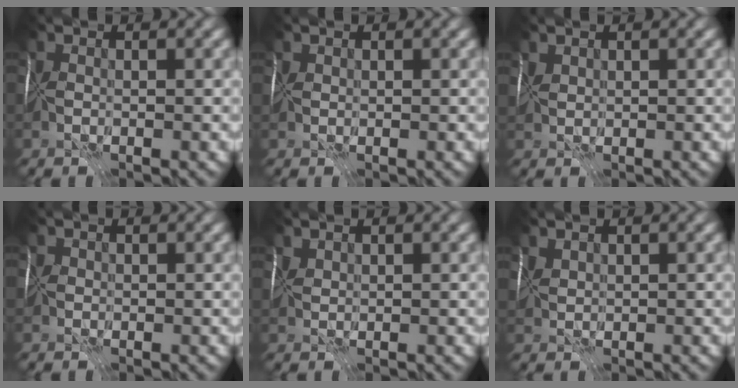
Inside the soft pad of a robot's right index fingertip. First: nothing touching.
{"total": 0.7, "force": [0.6, 0.4, 0.0], "torque": [-0.001, 0.005, 0.014]}
{"total": 1.2, "force": [1.0, 0.7, 0.3], "torque": [-0.010, 0.004, 0.023]}
{"total": 0.9, "force": [0.3, 0.9, 0.0], "torque": [0.006, 0.003, 0.003]}
{"total": 1.2, "force": [1.0, 0.6, 0.3], "torque": [-0.010, 0.004, 0.023]}
{"total": 1.5, "force": [1.1, 0.8, 0.6], "torque": [-0.016, 0.006, 0.025]}